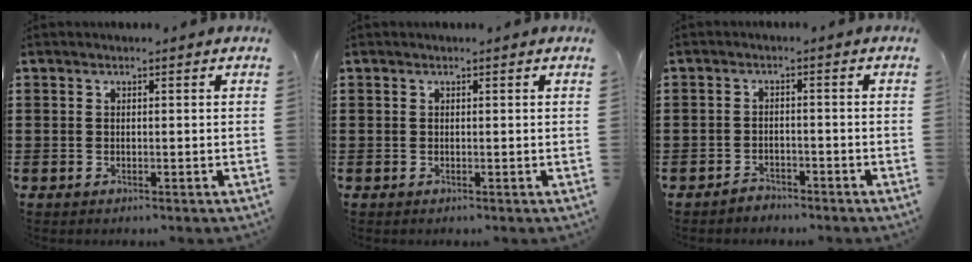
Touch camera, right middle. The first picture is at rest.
{"total": 0.0}
{"total": 2.0, "force": [-1.9, 0.6, 0.1], "torque": [-0.009, 0.003, -0.042]}